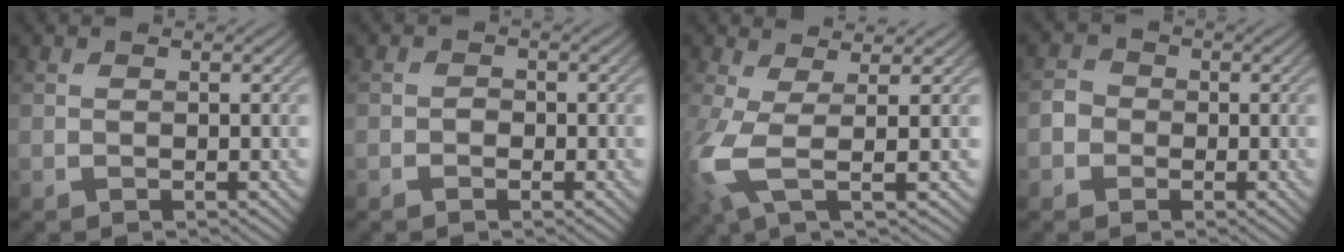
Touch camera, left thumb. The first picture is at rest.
{"total": 1.1, "force": [-0.5, 0.8, 0.4], "torque": [-0.004, 0.000, -0.010]}
{"total": 6.0, "force": [0.0, 1.4, 5.8], "torque": [-0.134, -0.003, -0.007]}
{"total": 2.0, "force": [-0.7, 1.8, 0.4], "torque": [-0.003, 0.006, -0.020]}